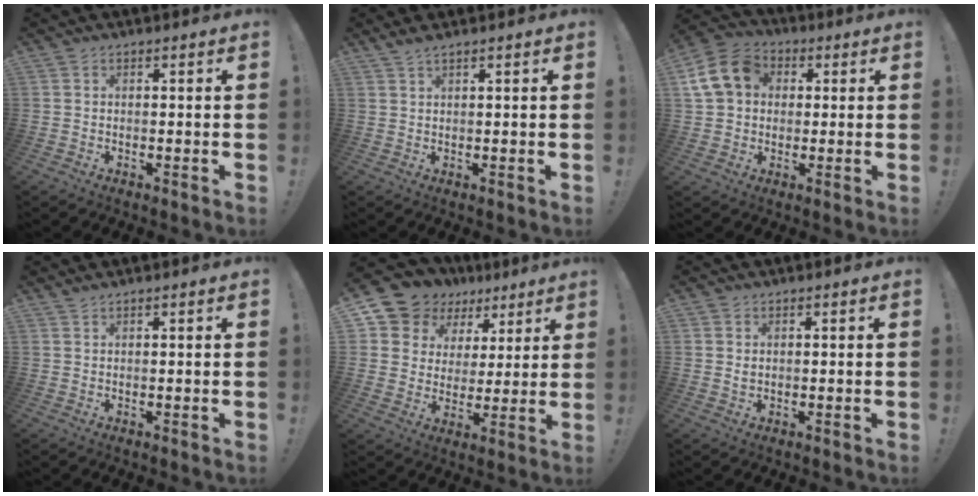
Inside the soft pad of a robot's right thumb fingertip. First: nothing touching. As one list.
[{"total": 1.9, "force": [1.4, -0.1, 1.3], "torque": [-0.034, -0.002, 0.027]}, {"total": 13.6, "force": [3.3, 11.0, 7.2], "torque": [-0.121, 0.004, 0.070]}, {"total": 0.9, "force": [0.7, -0.2, 0.5], "torque": [-0.009, -0.001, 0.012]}, {"total": 11.4, "force": [7.3, 8.4, 2.6], "torque": [-0.056, -0.053, 0.148]}, {"total": 0.9, "force": [0.5, 0.7, 0.4], "torque": [-0.008, 0.001, 0.010]}]